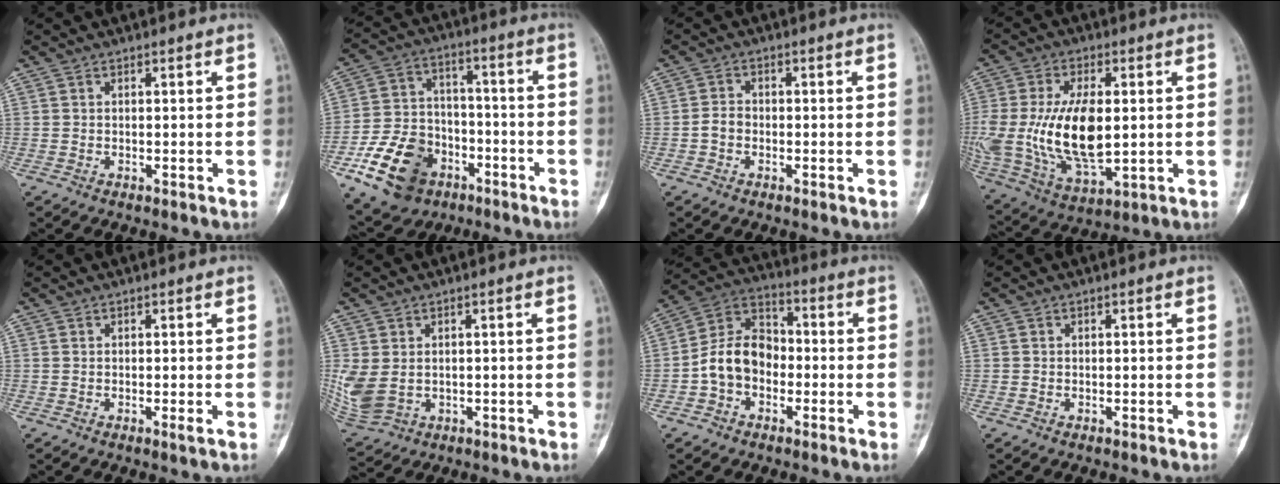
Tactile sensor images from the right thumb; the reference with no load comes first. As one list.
[{"total": 16.7, "force": [-8.1, 11.9, 8.5], "torque": [-0.139, 0.054, -0.138]}, {"total": 2.4, "force": [-0.8, 1.8, 1.3], "torque": [-0.020, 0.010, -0.021]}, {"total": 21.1, "force": [0.1, 10.7, 18.2], "torque": [-0.383, -0.023, 0.016]}, {"total": 0.7, "force": [-0.1, -0.1, 0.7], "torque": [-0.015, -0.003, -0.002]}, {"total": 7.7, "force": [-0.1, 5.7, 5.2], "torque": [-0.124, -0.007, 0.018]}, {"total": 10.9, "force": [-2.4, 8.2, 6.7], "torque": [-0.104, 0.043, -0.058]}, {"total": 0.0}]